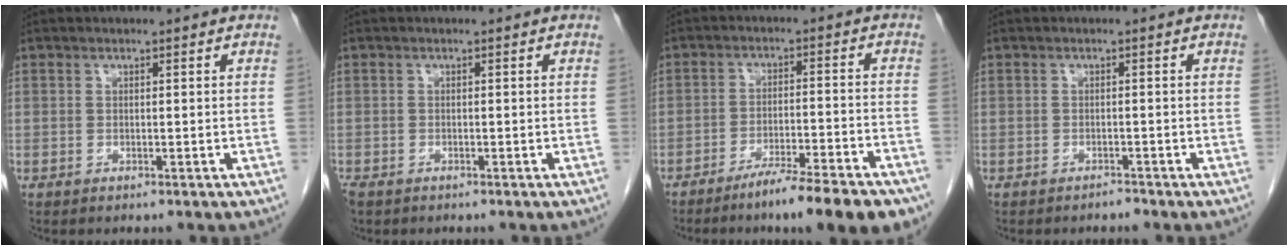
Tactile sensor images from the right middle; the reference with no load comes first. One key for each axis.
{"total": 1.7, "fx": -1.3, "fy": 1.0, "fz": 0.6, "tx": -0.018, "ty": -0.003, "tz": -0.022}
{"total": 13.6, "fx": -10.4, "fy": 1.0, "fz": 8.8, "tx": -0.094, "ty": -0.004, "tz": -0.154}
{"total": 0.8, "fx": -0.8, "fy": 0.1, "fz": 0.0, "tx": -0.002, "ty": -0.001, "tz": -0.013}